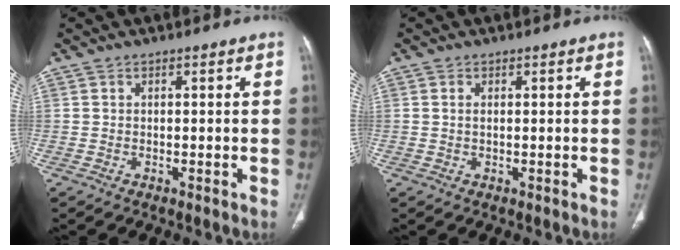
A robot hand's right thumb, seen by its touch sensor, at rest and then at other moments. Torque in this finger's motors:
{"motor_torque": [0.31, -0.23, 0.06, 0.48, -0.02]}